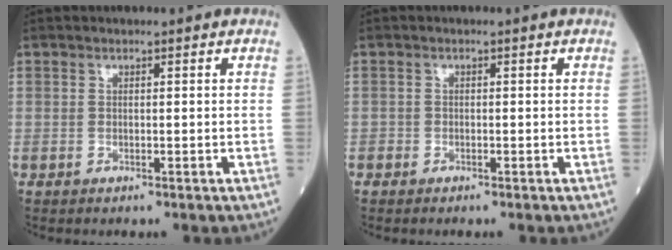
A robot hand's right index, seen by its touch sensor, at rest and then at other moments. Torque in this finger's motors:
{"motor_torque": [0.04, -0.01, -0.05, 0.00]}